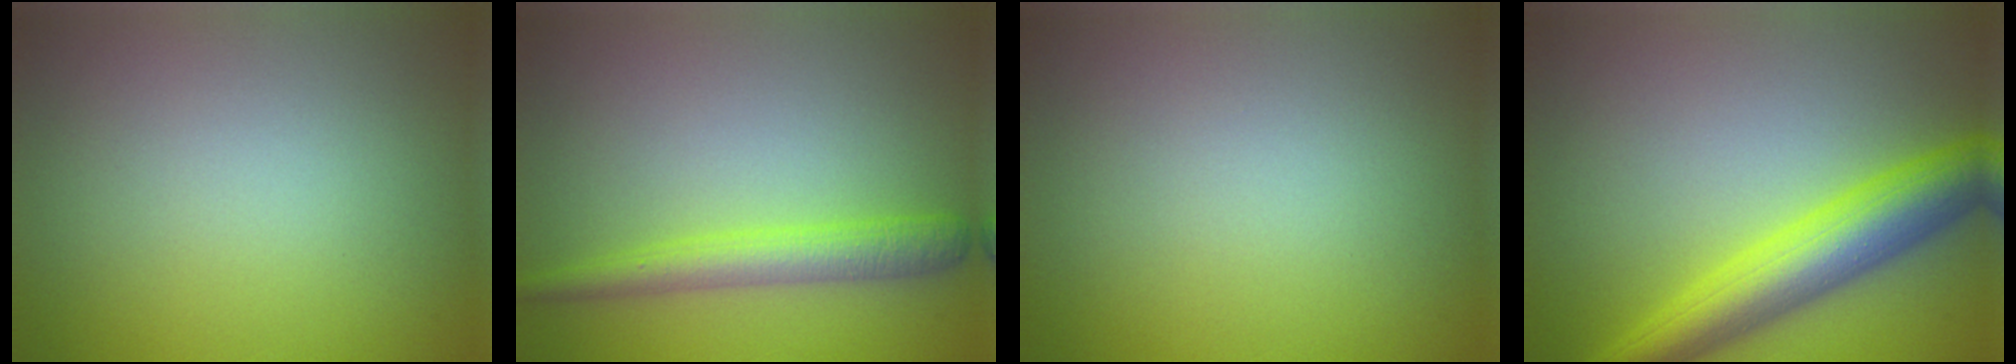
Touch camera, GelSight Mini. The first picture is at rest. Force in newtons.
{"total": 3.2, "press": 3.2, "slide": 0.1}
{"total": 0.0}
{"total": 6.9, "press": 6.9, "slide": 0.2}